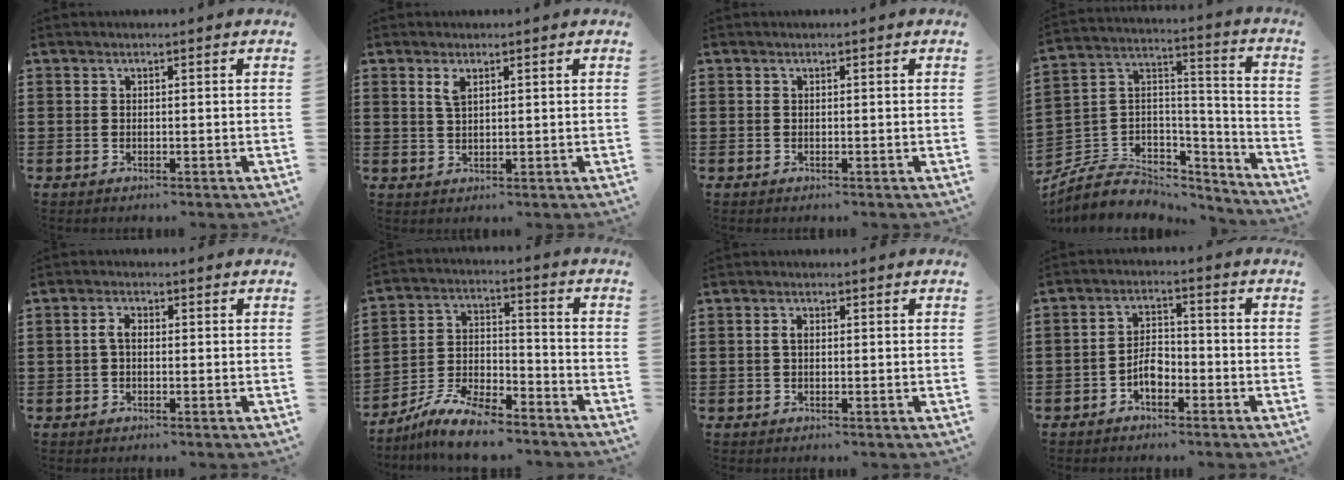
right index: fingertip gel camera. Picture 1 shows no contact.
{"total": 2.1, "force": [1.2, 0.7, 1.6], "torque": [-0.035, 0.003, 0.020]}
{"total": 0.0}
{"total": 5.6, "force": [-3.6, 4.2, 1.0], "torque": [-0.039, -0.008, -0.068]}
{"total": 2.2, "force": [-0.2, 1.0, 1.9], "torque": [-0.044, 0.000, -0.007]}
{"total": 9.0, "force": [-7.8, 2.0, 3.9], "torque": [-0.084, 0.019, -0.152]}
{"total": 1.3, "force": [0.1, 0.6, 1.2], "torque": [-0.023, 0.004, 0.000]}
{"total": 4.3, "force": [-2.2, 2.2, 2.9], "torque": [-0.067, 0.001, -0.045]}